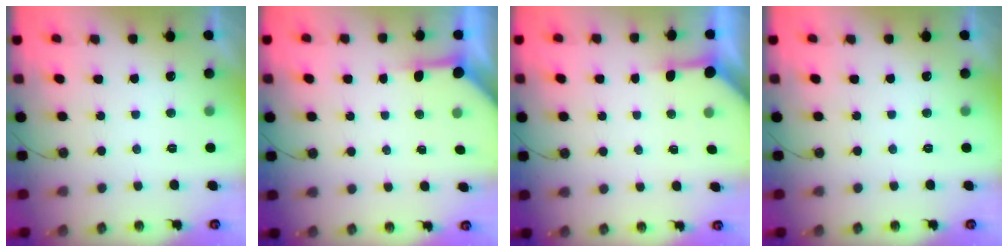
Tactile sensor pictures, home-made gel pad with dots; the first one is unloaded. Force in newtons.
{"total": 3.9, "press": 3.9, "slide": 0.4}
{"total": 3.3, "press": 3.2, "slide": 0.5}
{"total": 0.0}